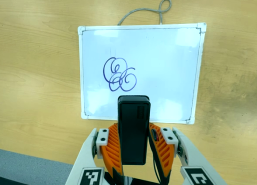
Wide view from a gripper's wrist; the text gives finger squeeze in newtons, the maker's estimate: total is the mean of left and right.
{"total": 3.5, "left": 2.1, "right": 5.0}